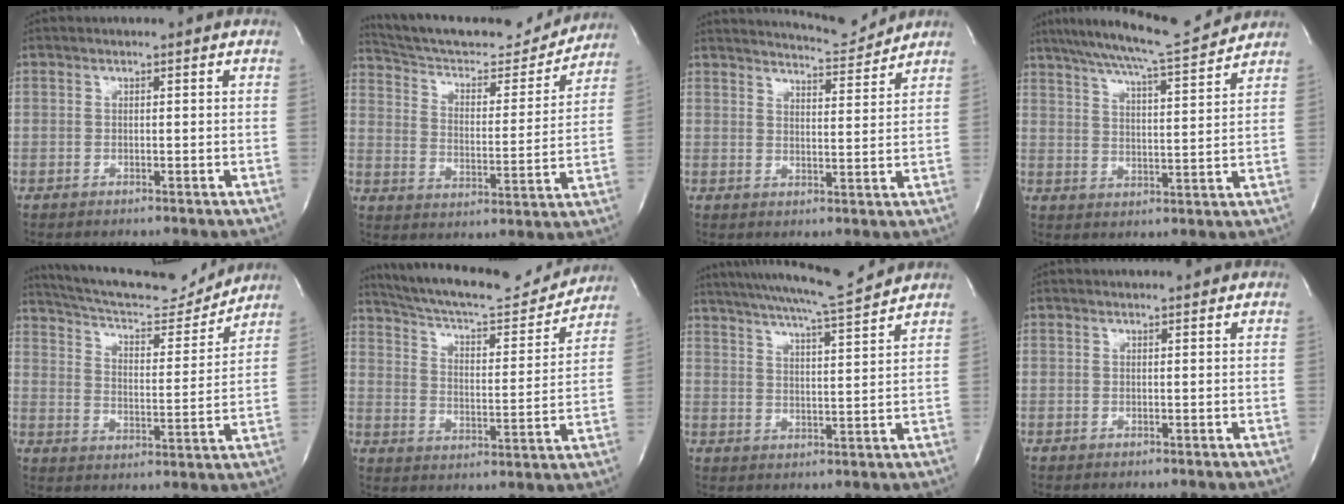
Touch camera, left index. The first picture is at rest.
{"total": 20.0, "force": [18.9, 3.3, 5.5], "torque": [-0.084, -0.017, 0.276]}
{"total": 7.3, "force": [7.2, -0.5, 0.8], "torque": [-0.021, -0.014, 0.106]}
{"total": 13.3, "force": [12.2, -0.3, 5.2], "torque": [-0.095, -0.008, 0.184]}
{"total": 16.8, "force": [16.0, 1.6, 4.8], "torque": [-0.083, -0.014, 0.244]}
{"total": 20.3, "force": [18.7, 3.7, 7.1], "torque": [-0.116, -0.006, 0.270]}
{"total": 14.1, "force": [12.9, -1.2, 5.5], "torque": [-0.104, -0.021, 0.193]}
{"total": 2.3, "force": [2.2, 0.1, 0.6], "torque": [-0.009, 0.015, 0.029]}